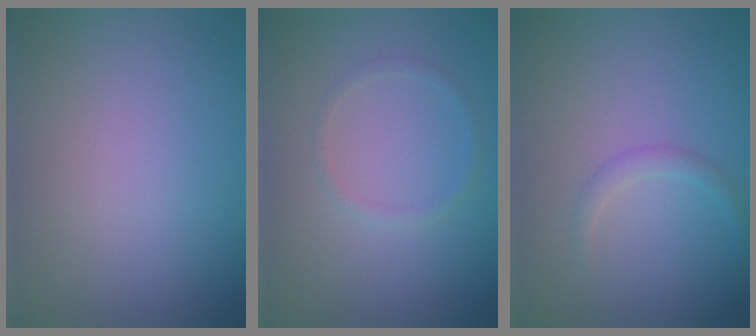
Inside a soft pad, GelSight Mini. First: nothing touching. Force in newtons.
{"total": 1.0, "press": 0.9, "slide": 0.0}
{"total": 1.1, "press": 1.1, "slide": 0.1}